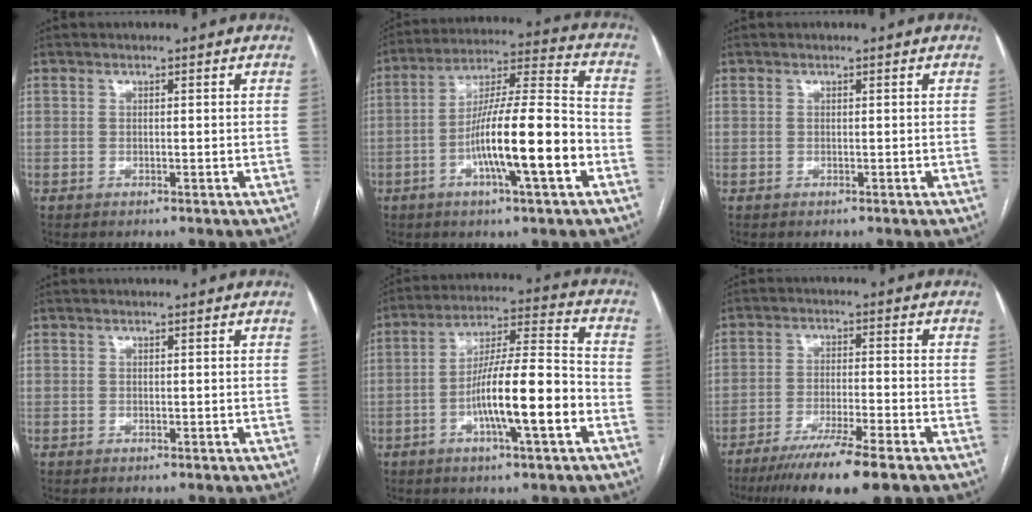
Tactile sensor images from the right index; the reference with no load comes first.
{"total": 16.0, "force": [-5.1, 1.1, 15.2], "torque": [-0.263, 0.005, -0.085]}
{"total": 0.0}
{"total": 0.0}
{"total": 14.1, "force": [-4.6, 1.1, 13.3], "torque": [-0.231, 0.008, -0.077]}
{"total": 12.2, "force": [-9.1, 0.1, 8.1], "torque": [-0.125, -0.031, -0.145]}